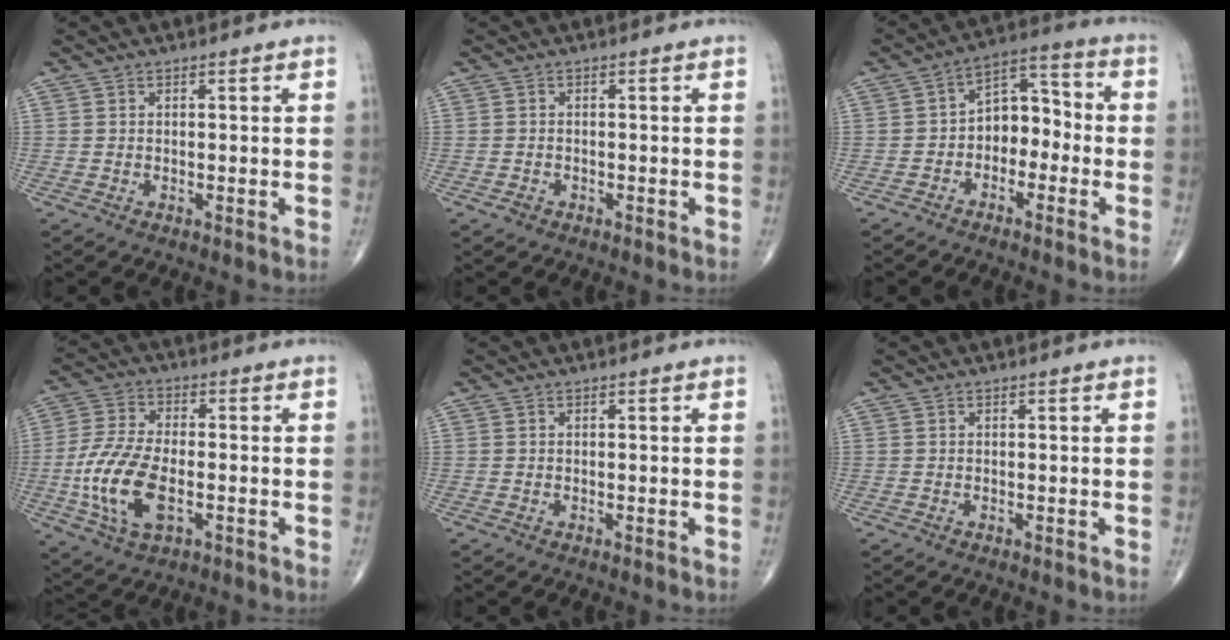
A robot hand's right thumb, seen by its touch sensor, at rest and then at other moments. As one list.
[{"total": 1.2, "force": [-0.7, 0.9, 0.4], "torque": [-0.007, 0.004, -0.012]}, {"total": 8.5, "force": [-2.0, 5.9, 5.7], "torque": [-0.054, 0.046, -0.048]}, {"total": 13.4, "force": [-3.1, 6.8, 11.2], "torque": [-0.240, 0.007, -0.058]}, {"total": 0.0}, {"total": 0.0}]